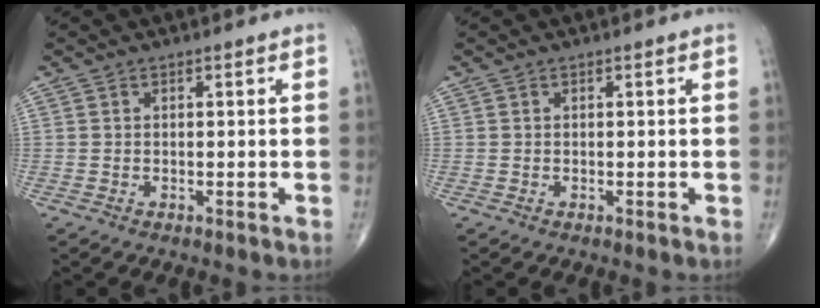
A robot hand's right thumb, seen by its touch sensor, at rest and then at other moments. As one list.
[{"total": 0.0}]